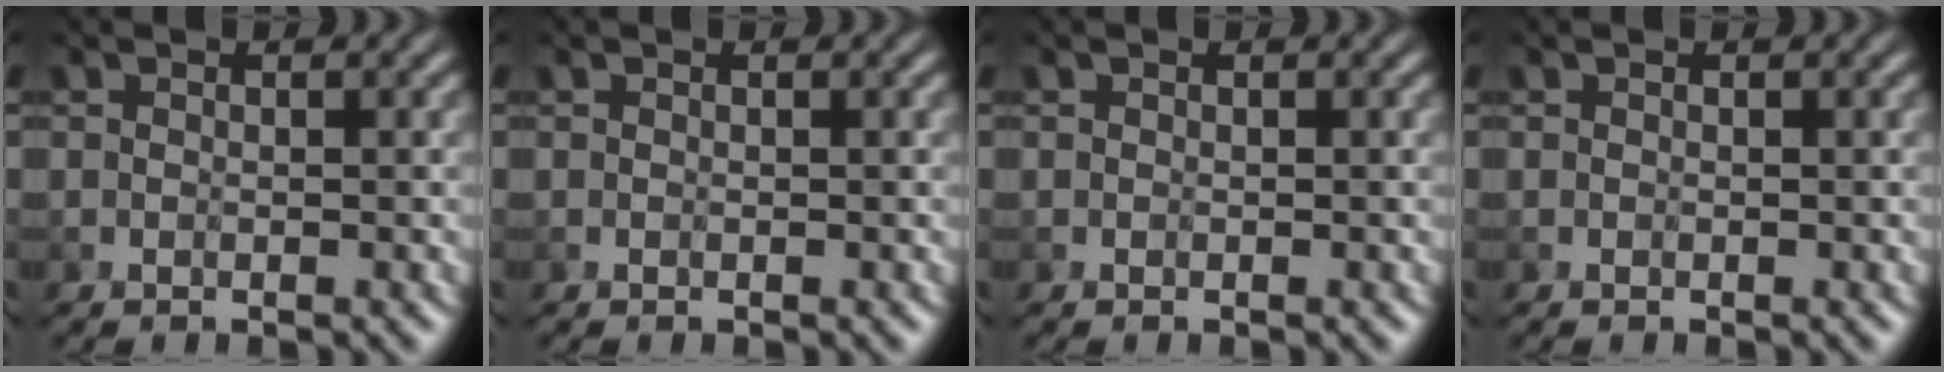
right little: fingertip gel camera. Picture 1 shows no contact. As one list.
[{"total": 0.0}, {"total": 0.0}, {"total": 0.0}]